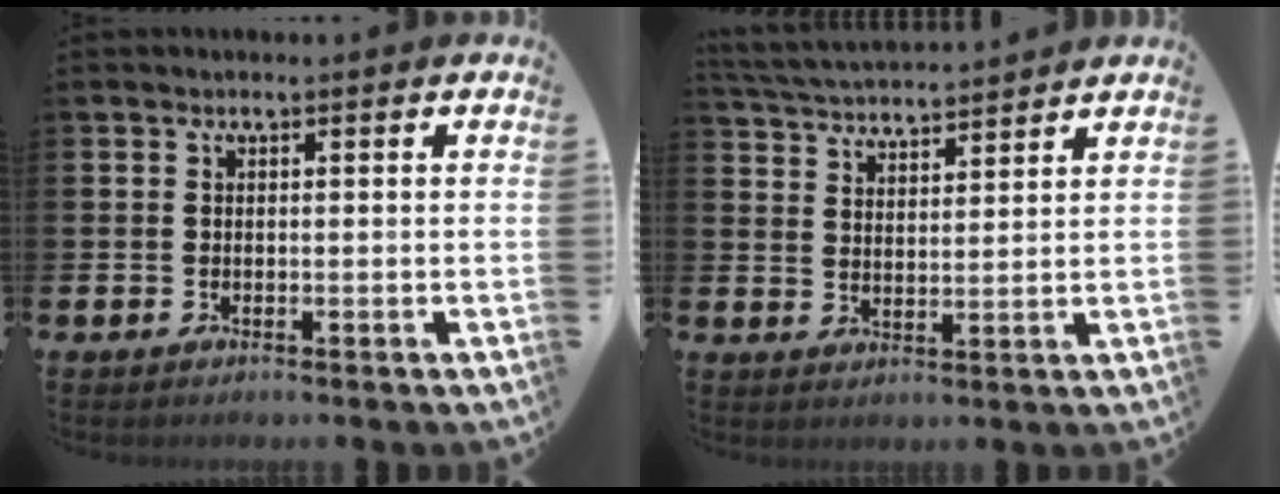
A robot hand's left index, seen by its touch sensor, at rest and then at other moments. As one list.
[{"total": 4.4, "force": [4.4, 0.2, 0.1], "torque": [-0.024, -0.030, 0.079]}]